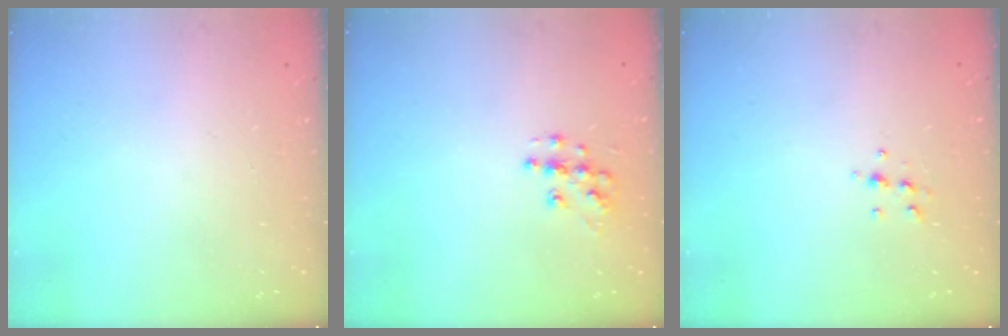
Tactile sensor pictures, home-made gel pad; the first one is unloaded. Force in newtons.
{"total": 8.3, "press": 8.3, "slide": 0.3}
{"total": 5.4, "press": 5.2, "slide": 1.3}